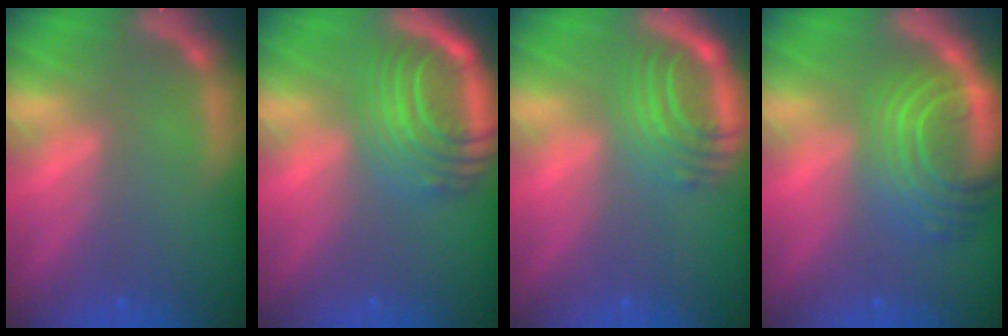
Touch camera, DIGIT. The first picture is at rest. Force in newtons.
{"total": 9.0}
{"total": 6.1}
{"total": 9.5}